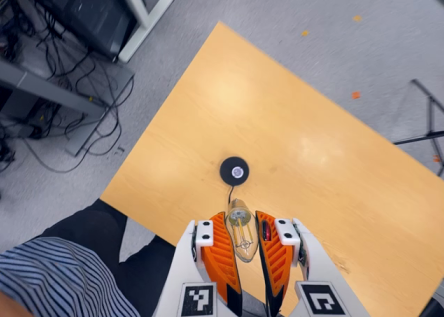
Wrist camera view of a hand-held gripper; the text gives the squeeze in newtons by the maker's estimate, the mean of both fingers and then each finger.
{"total": 22.5, "left": 27.2, "right": 17.8}